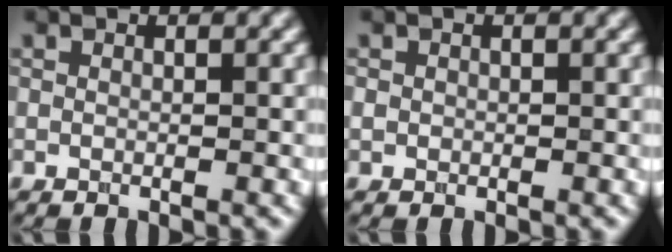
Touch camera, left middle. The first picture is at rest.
{"total": 0.6, "force": [0.0, 0.6, 0.1], "torque": [0.001, -0.002, 0.000]}